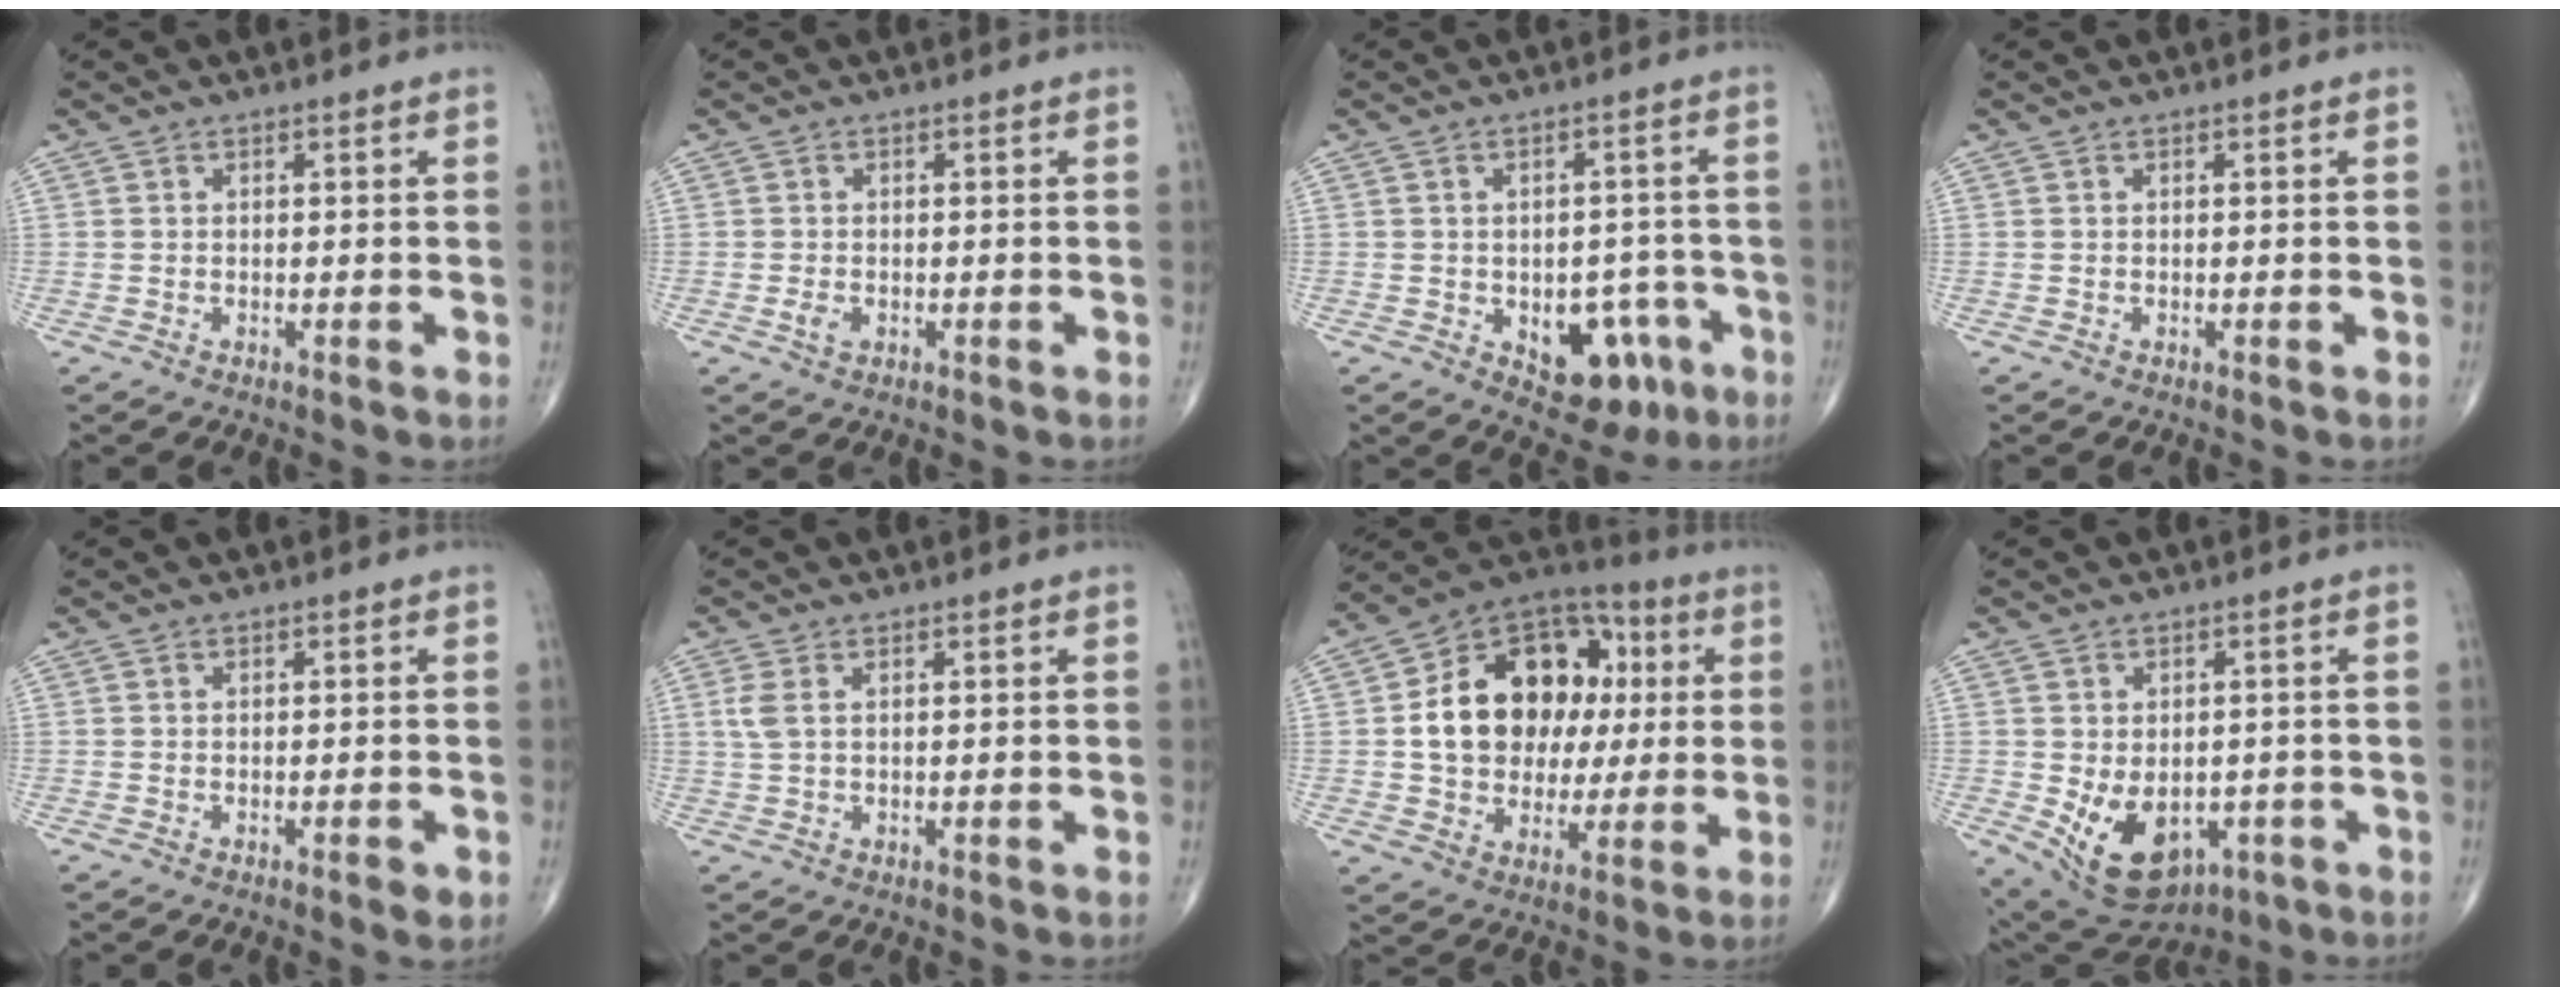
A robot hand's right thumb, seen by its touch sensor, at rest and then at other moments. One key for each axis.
{"total": 1.6, "fx": -0.5, "fy": 1.0, "fz": 1.1, "tx": -0.019, "ty": 0.000, "tz": -0.010}
{"total": 11.3, "fx": -4.4, "fy": 7.2, "fz": 7.6, "tx": -0.056, "ty": 0.028, "tz": -0.045}
{"total": 0.0}
{"total": 1.5, "fx": -0.7, "fy": 0.4, "fz": 1.3, "tx": -0.016, "ty": -0.002, "tz": -0.008}
{"total": 2.7, "fx": 0.8, "fy": 1.3, "fz": 2.2, "tx": -0.062, "ty": 0.008, "tz": 0.021}
{"total": 21.1, "fx": 2.7, "fy": 15.7, "fz": 13.8, "tx": -0.180, "ty": 0.027, "tz": 0.047}
{"total": 13.2, "fx": -3.7, "fy": 9.0, "fz": 8.9, "tx": -0.126, "ty": -0.003, "tz": -0.032}